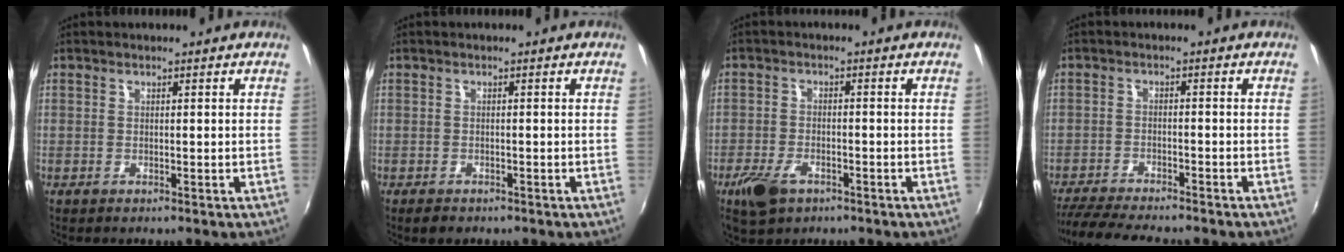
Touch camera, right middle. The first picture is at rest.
{"total": 2.0, "force": [-1.5, 1.1, 0.9], "torque": [-0.019, -0.007, -0.023]}
{"total": 7.2, "force": [-4.3, 3.8, 4.4], "torque": [-0.115, -0.015, -0.078]}
{"total": 10.5, "force": [-9.4, 0.9, 4.5], "torque": [-0.110, -0.024, -0.155]}